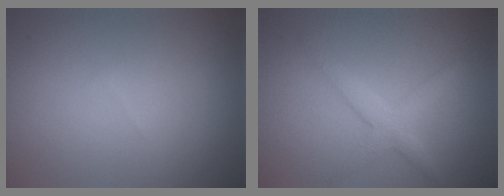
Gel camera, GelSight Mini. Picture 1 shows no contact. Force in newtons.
{"total": 2.5, "press": 2.5, "slide": 0.1}